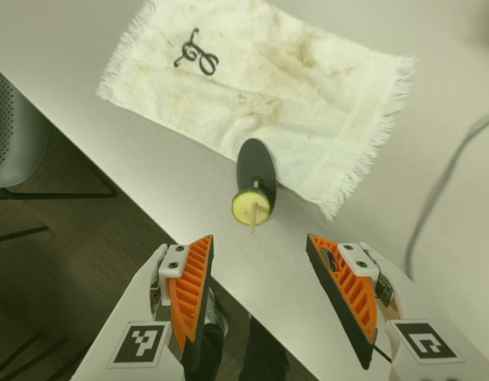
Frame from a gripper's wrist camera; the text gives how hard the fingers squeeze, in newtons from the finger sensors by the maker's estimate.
{"total": 0.0}